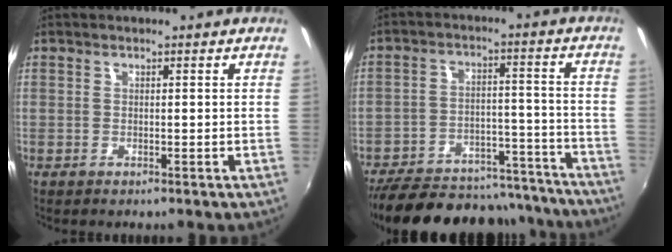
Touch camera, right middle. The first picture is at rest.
{"total": 28.0, "force": [-24.0, 10.2, 10.2], "torque": [-0.210, 0.025, -0.306]}